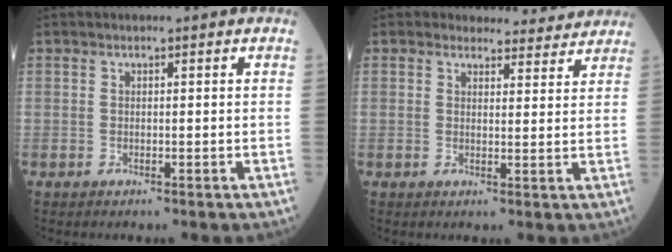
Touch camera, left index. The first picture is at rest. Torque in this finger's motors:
{"motor_torque": [0.51, -0.78, -0.10, -0.03]}